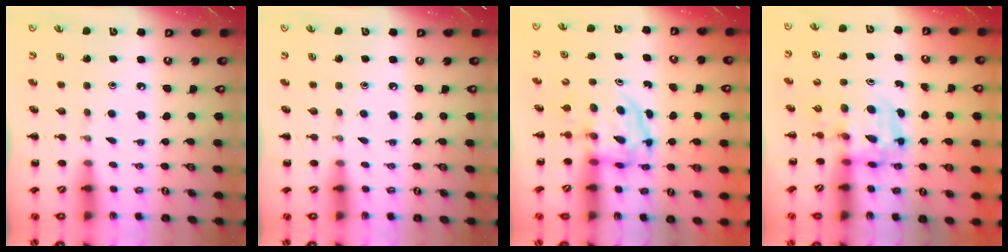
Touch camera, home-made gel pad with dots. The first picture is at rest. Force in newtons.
{"total": 0.0}
{"total": 3.7, "press": 3.7, "slide": 0.2}
{"total": 3.5, "press": 3.5, "slide": 0.6}